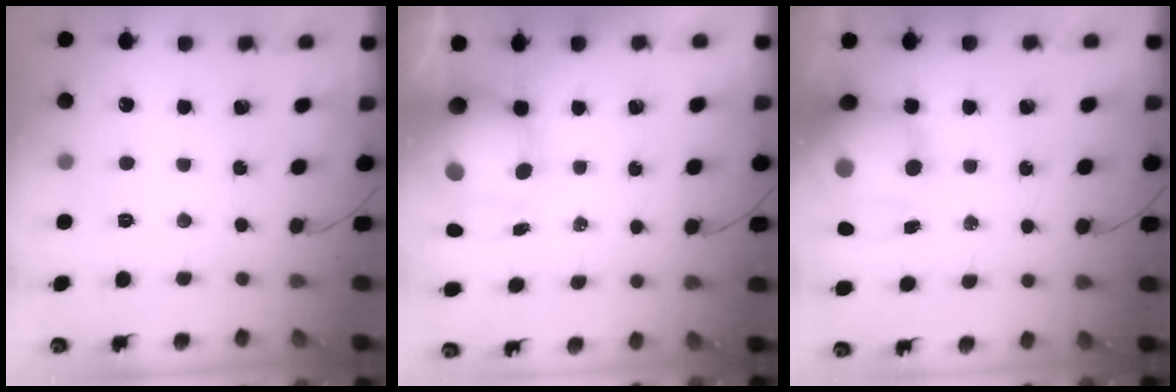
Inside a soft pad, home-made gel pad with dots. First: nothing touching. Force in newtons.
{"total": 10.8, "press": 10.4, "slide": 2.9}
{"total": 15.6, "press": 15.2, "slide": 3.5}